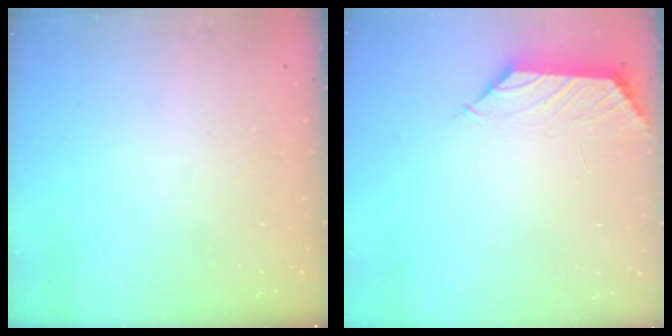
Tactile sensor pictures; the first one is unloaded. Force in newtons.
{"total": 1.5, "press": 1.3, "slide": 0.6}